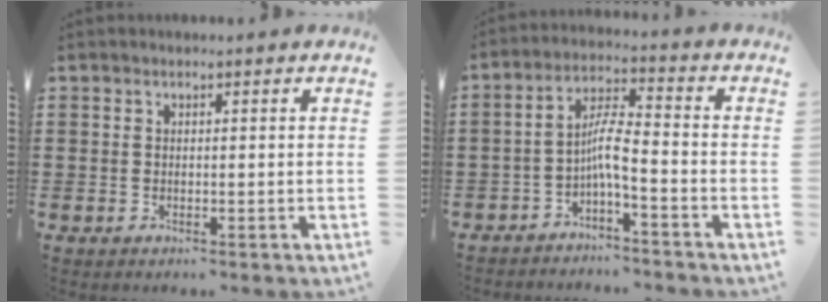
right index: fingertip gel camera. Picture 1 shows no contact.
{"total": 5.2, "force": [-2.6, 0.7, 4.4], "torque": [-0.091, 0.001, -0.055]}